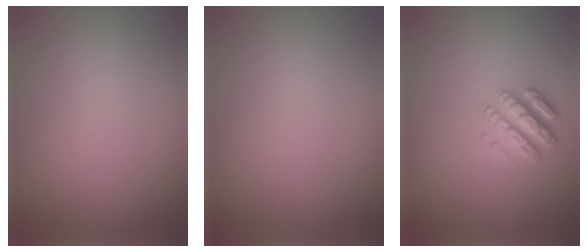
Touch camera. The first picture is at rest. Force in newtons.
{"total": 0.0}
{"total": 2.8, "press": 2.7, "slide": 0.8}